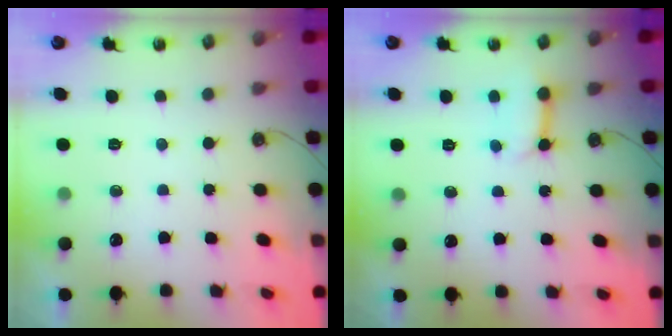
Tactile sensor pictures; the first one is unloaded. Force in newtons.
{"total": 7.4, "press": 7.3, "slide": 0.9}